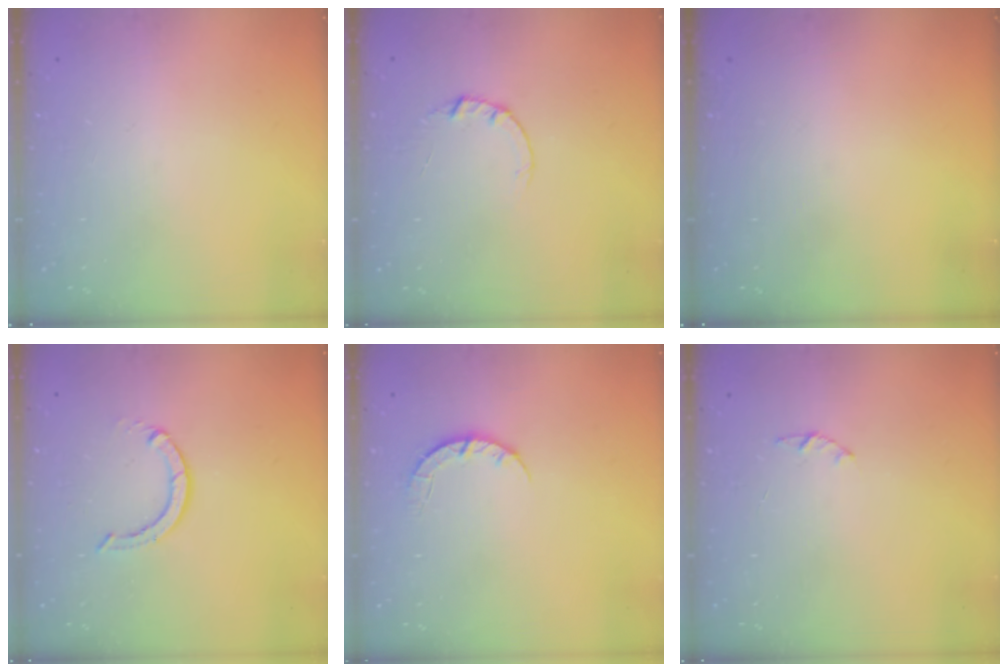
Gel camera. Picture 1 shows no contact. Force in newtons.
{"total": 2.0, "press": 2.0, "slide": 0.2}
{"total": 0.0}
{"total": 4.1, "press": 4.0, "slide": 0.5}
{"total": 4.0, "press": 4.0, "slide": 0.5}
{"total": 1.0, "press": 0.9, "slide": 0.3}